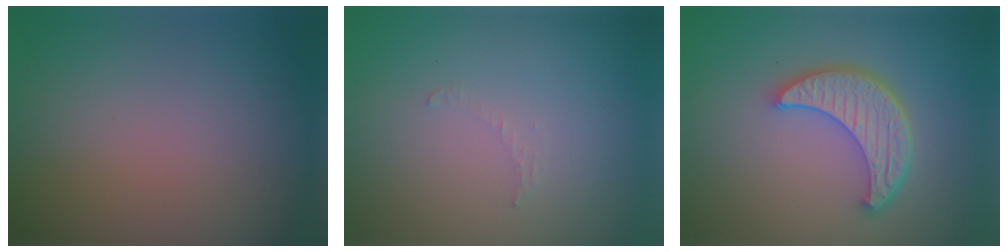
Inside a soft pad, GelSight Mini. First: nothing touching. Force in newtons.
{"total": 0.7, "press": 0.7, "slide": 0.1}
{"total": 5.8, "press": 4.4, "slide": 3.8}